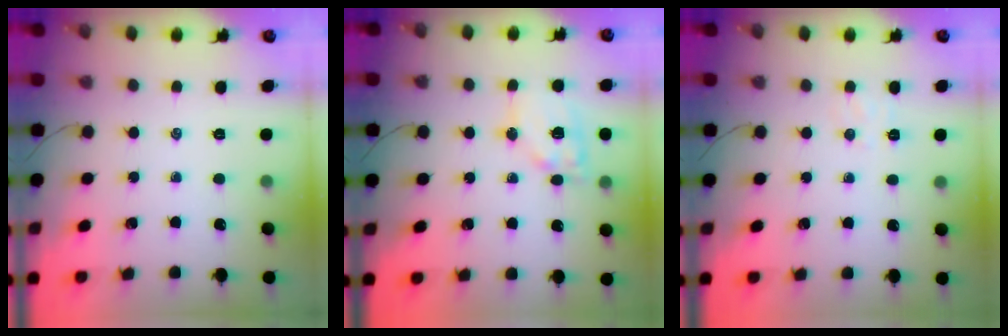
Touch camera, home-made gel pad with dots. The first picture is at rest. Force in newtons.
{"total": 11.6, "press": 11.4, "slide": 2.0}
{"total": 3.7, "press": 3.6, "slide": 0.9}